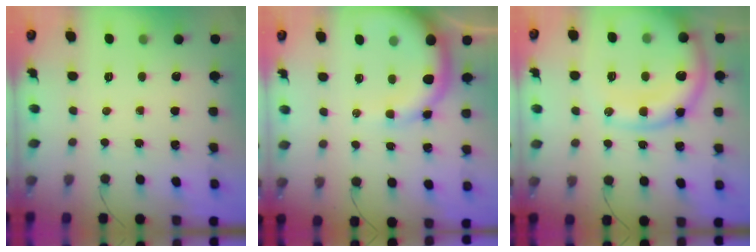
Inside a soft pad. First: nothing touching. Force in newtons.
{"total": 12.0, "press": 11.8, "slide": 2.4}
{"total": 16.7, "press": 16.5, "slide": 2.8}